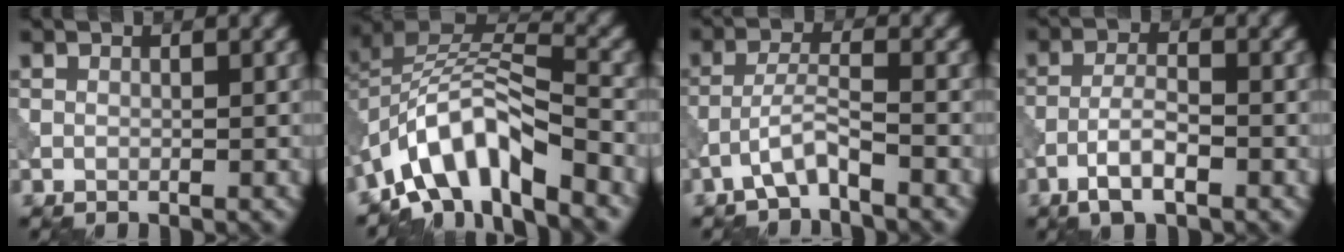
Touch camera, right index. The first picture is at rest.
{"total": 9.8, "force": [-6.1, 3.8, 6.6], "torque": [-0.108, 0.004, -0.126]}
{"total": 2.9, "force": [-2.1, 0.4, 2.0], "torque": [-0.040, 0.013, -0.047]}
{"total": 3.5, "force": [-1.9, 0.9, 2.7], "torque": [-0.056, 0.006, -0.043]}